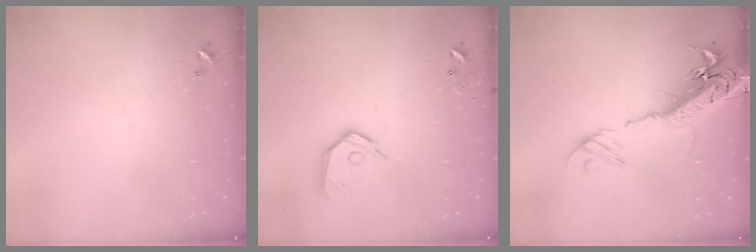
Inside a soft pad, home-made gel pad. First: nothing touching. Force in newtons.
{"total": 12.1, "press": 12.0, "slide": 1.5}
{"total": 23.7, "press": 23.1, "slide": 5.3}